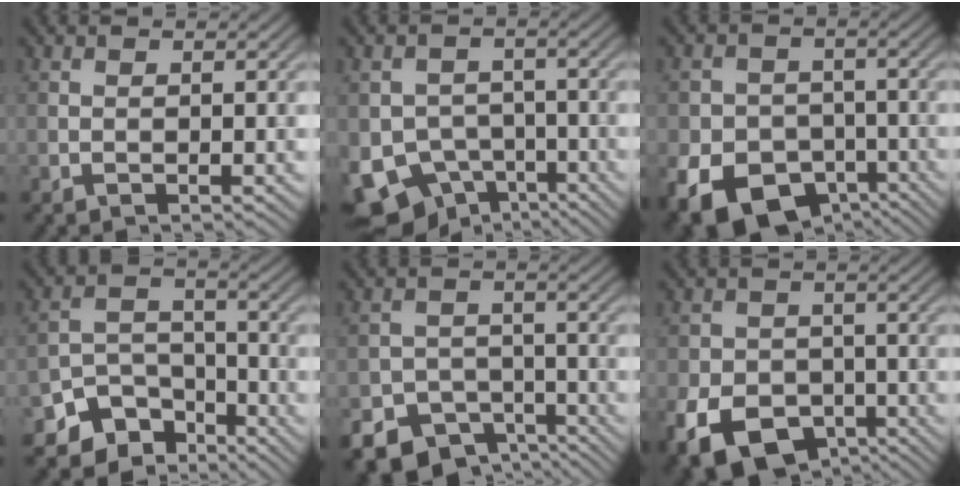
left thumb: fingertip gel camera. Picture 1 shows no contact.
{"total": 9.6, "force": [-5.3, 7.1, 3.7], "torque": [-0.074, -0.019, -0.093]}
{"total": 13.6, "force": [-7.1, 10.3, 5.4], "torque": [-0.106, -0.052, -0.127]}
{"total": 8.1, "force": [-5.8, 5.1, 2.4], "torque": [-0.045, -0.009, -0.104]}
{"total": 11.2, "force": [-8.0, 7.3, 3.1], "torque": [-0.058, -0.025, -0.116]}
{"total": 11.9, "force": [-6.0, 8.5, 5.7], "torque": [-0.119, -0.036, -0.111]}